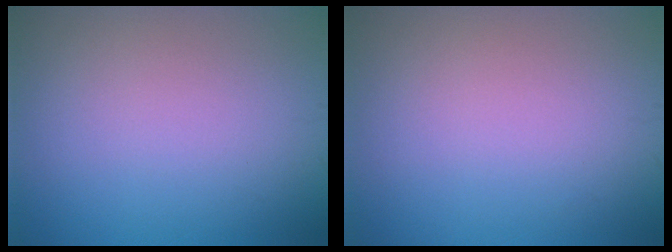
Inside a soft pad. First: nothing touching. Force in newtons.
{"total": 0.0}